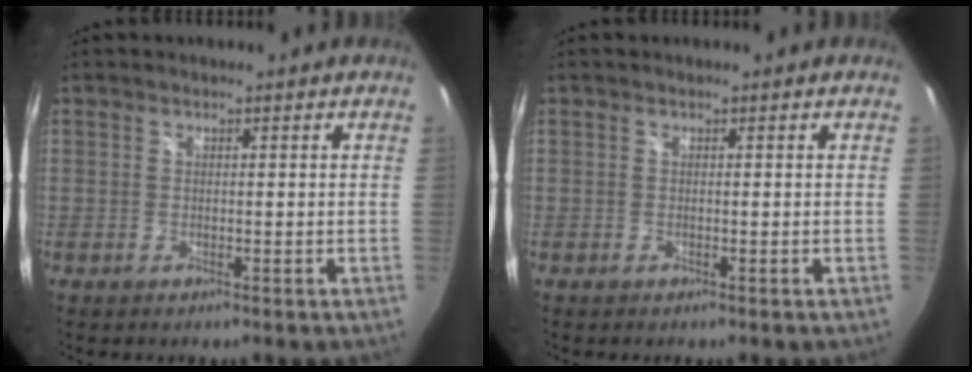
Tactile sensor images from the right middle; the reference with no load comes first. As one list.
[{"total": 0.0}]